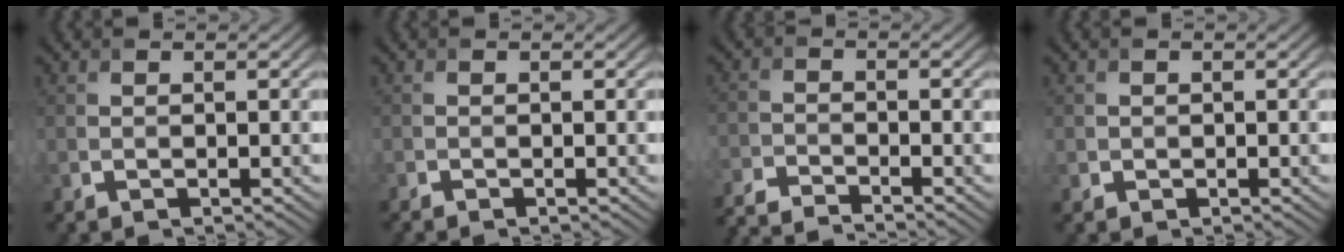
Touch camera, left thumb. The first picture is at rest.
{"total": 1.0, "force": [-1.0, -0.2, 0.2], "torque": [-0.006, -0.006, -0.020]}
{"total": 4.9, "force": [-4.5, 0.3, 1.8], "torque": [-0.039, -0.011, -0.095]}
{"total": 0.8, "force": [-0.1, 0.8, -0.1], "torque": [0.010, 0.002, -0.002]}